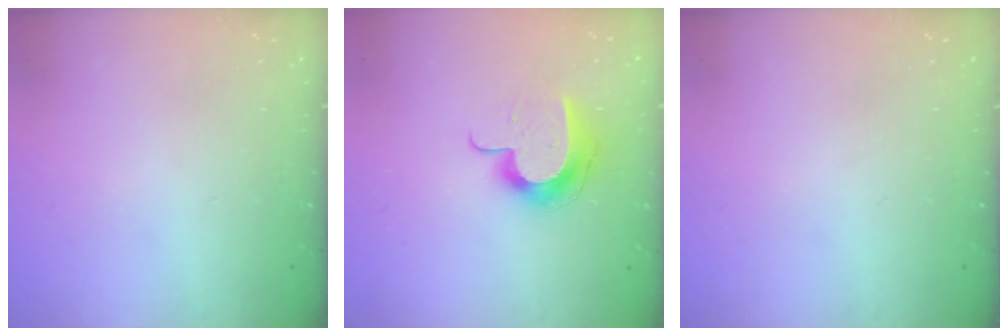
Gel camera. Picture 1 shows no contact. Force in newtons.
{"total": 11.8, "press": 11.8, "slide": 0.7}
{"total": 0.0}